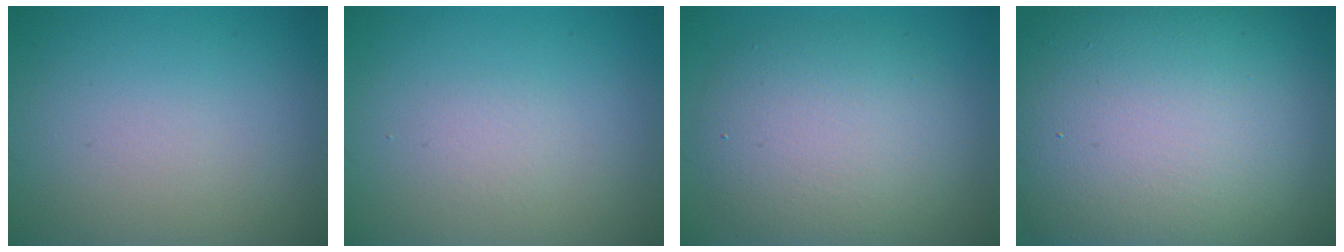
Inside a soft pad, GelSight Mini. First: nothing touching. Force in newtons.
{"total": 1.0, "press": 1.0, "slide": 0.1}
{"total": 6.8, "press": 6.8, "slide": 0.4}
{"total": 20.5, "press": 20.4, "slide": 1.2}